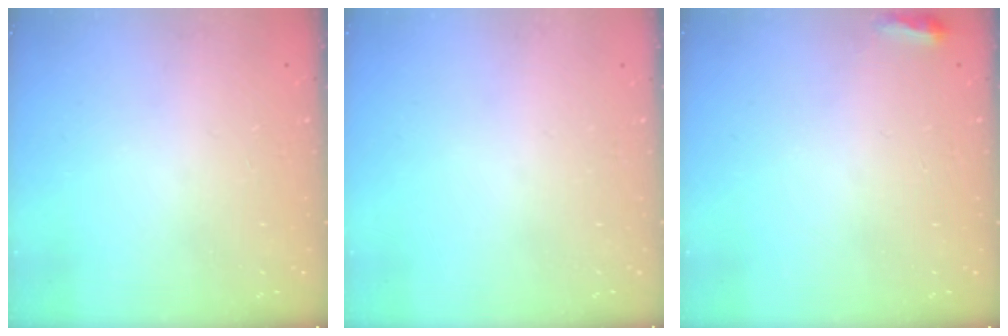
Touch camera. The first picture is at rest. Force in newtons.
{"total": 0.0}
{"total": 4.5, "press": 4.4, "slide": 1.1}